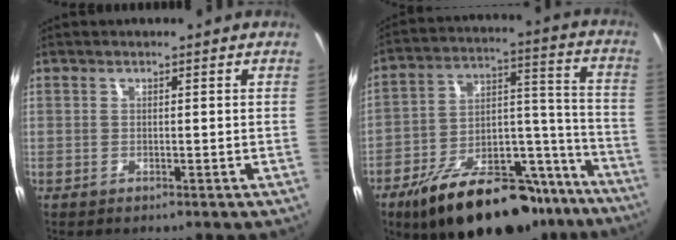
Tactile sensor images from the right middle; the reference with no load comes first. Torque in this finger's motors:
{"motor_torque": [1.37, -0.77, 0.51, 0.21]}